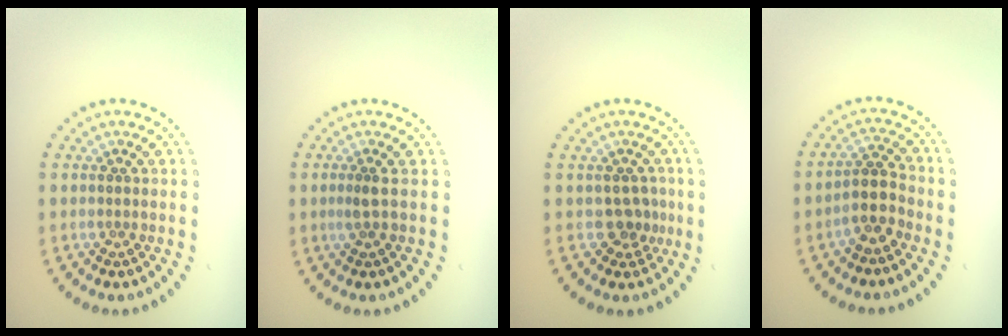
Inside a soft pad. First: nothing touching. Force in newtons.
{"total": 1.0, "press": 0.6, "slide": 0.8}
{"total": 1.9, "press": 1.6, "slide": 1.1}
{"total": 2.8, "press": 2.4, "slide": 1.5}